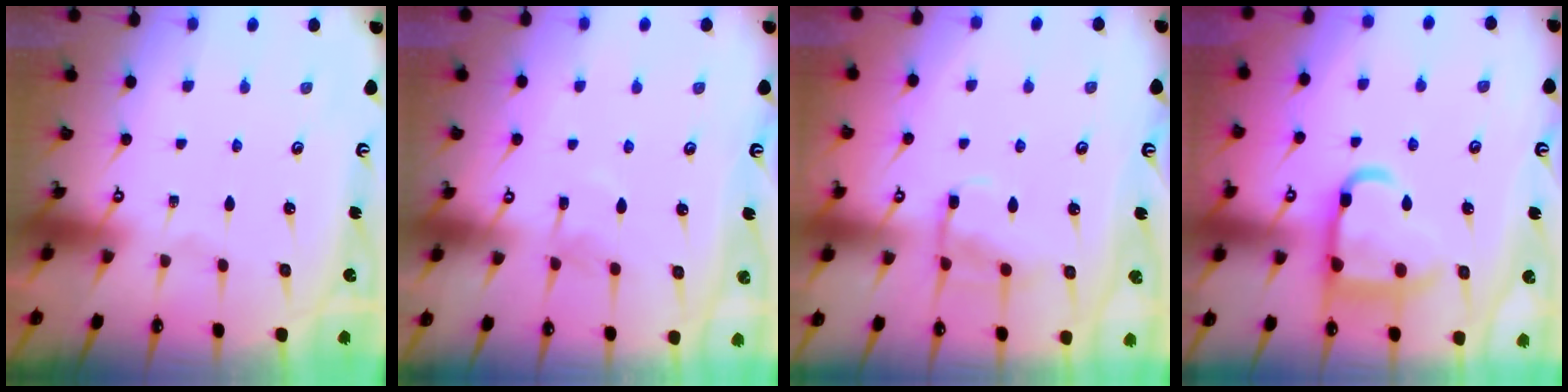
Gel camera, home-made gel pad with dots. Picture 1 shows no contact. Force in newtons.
{"total": 8.1, "press": 8.1, "slide": 0.6}
{"total": 8.5, "press": 8.5, "slide": 0.4}
{"total": 13.5, "press": 13.4, "slide": 1.1}